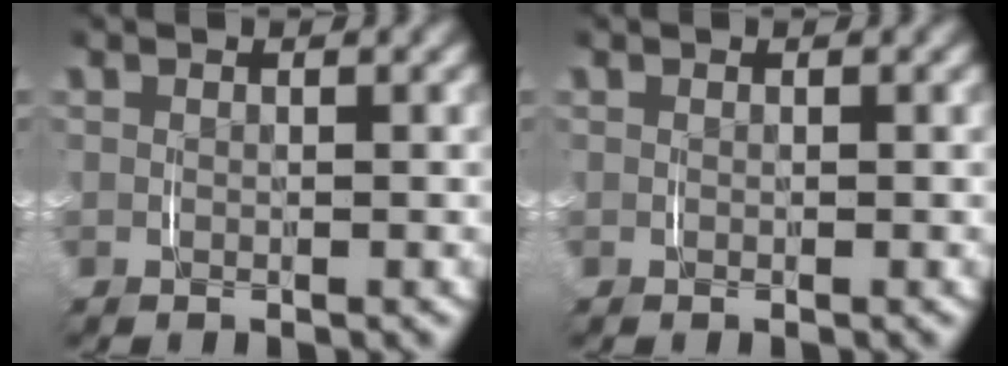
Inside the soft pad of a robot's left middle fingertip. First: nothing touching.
{"total": 0.0}